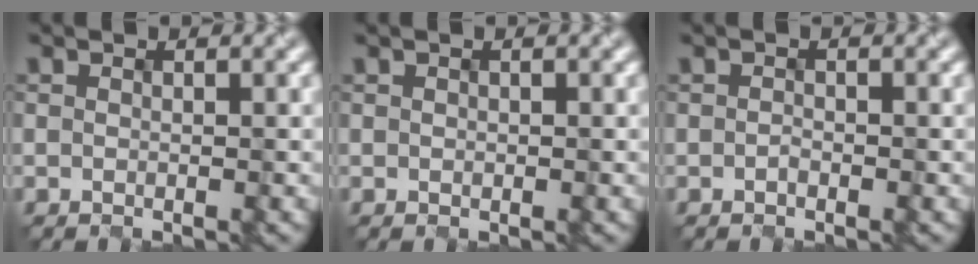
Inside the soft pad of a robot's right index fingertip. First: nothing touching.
{"total": 0.0}
{"total": 0.8, "force": [-0.8, 0.2, 0.1], "torque": [-0.007, 0.000, -0.007]}